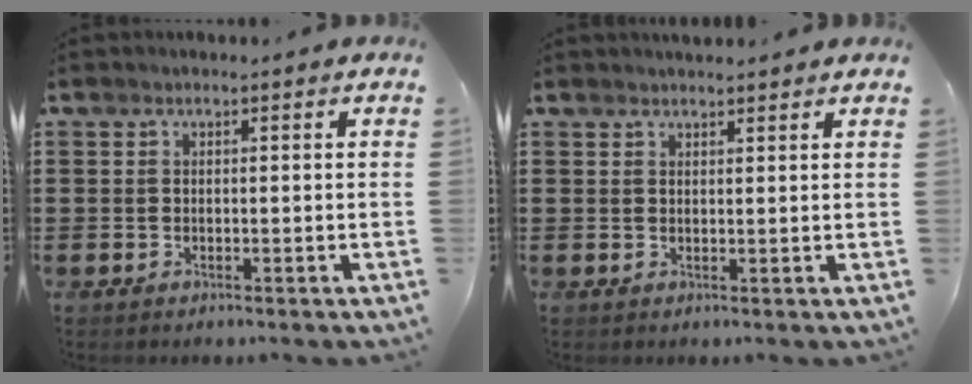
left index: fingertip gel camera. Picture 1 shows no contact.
{"total": 1.4, "force": [1.4, 0.2, 0.1], "torque": [-0.005, 0.002, 0.026]}